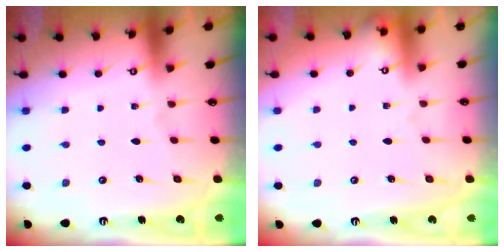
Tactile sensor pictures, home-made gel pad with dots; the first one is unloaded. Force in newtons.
{"total": 0.0}